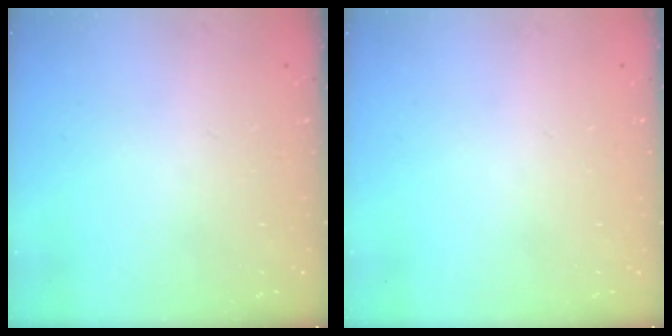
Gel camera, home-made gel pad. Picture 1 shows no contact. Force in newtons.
{"total": 0.0}